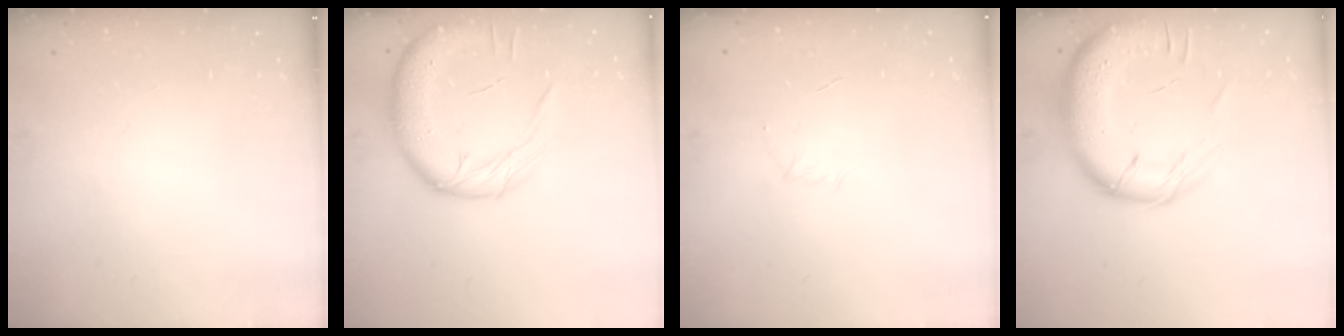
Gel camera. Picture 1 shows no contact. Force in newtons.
{"total": 15.7, "press": 15.6, "slide": 1.7}
{"total": 3.2, "press": 3.1, "slide": 0.7}
{"total": 19.8, "press": 19.2, "slide": 4.8}